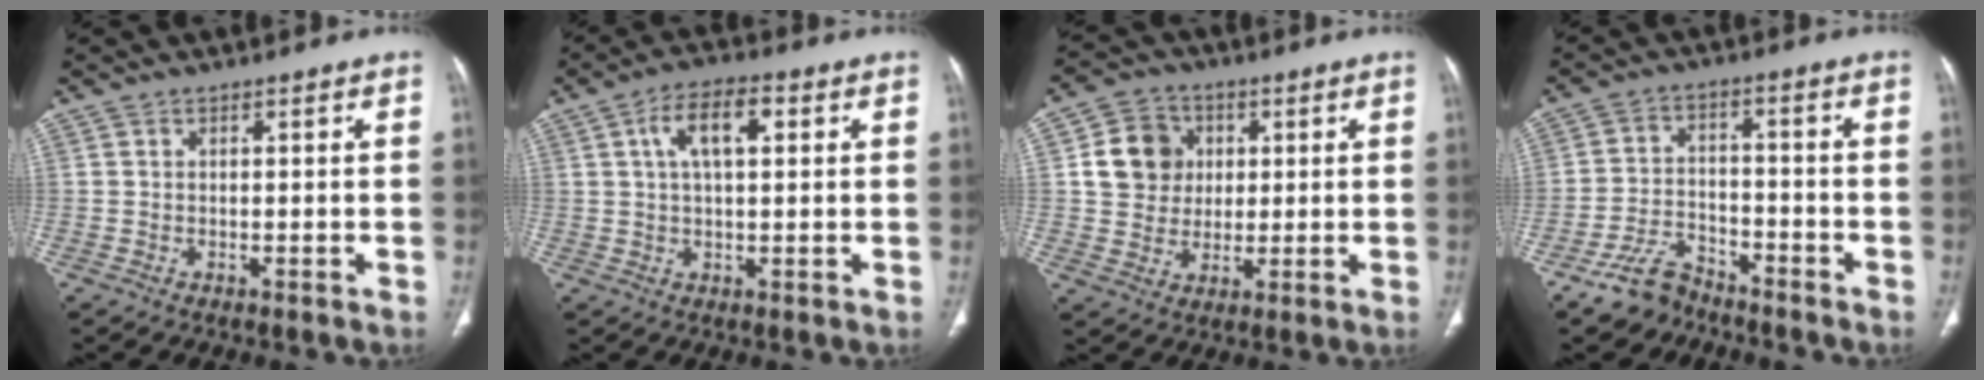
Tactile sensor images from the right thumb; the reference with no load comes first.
{"total": 8.1, "force": [2.4, 3.7, 6.8], "torque": [-0.117, 0.012, 0.039]}
{"total": 9.9, "force": [2.0, 8.9, 4.0], "torque": [-0.040, -0.001, 0.032]}
{"total": 7.0, "force": [-5.7, 3.6, 1.9], "torque": [-0.030, 0.034, -0.111]}